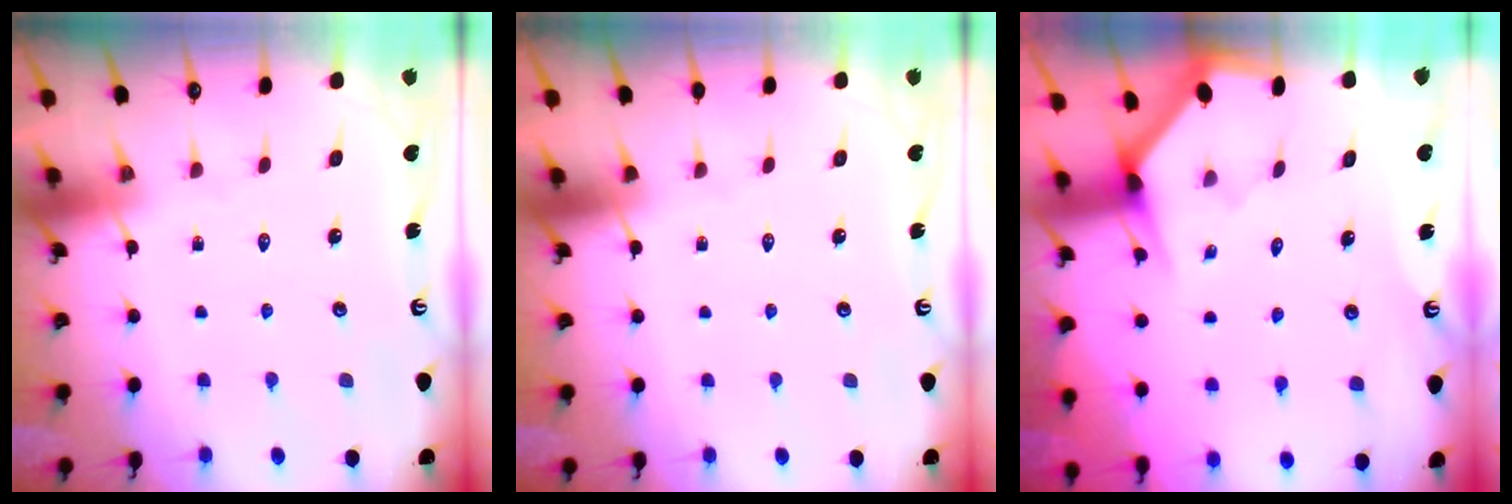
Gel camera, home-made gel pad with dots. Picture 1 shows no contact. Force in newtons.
{"total": 0.0}
{"total": 2.9, "press": 2.9, "slide": 0.2}